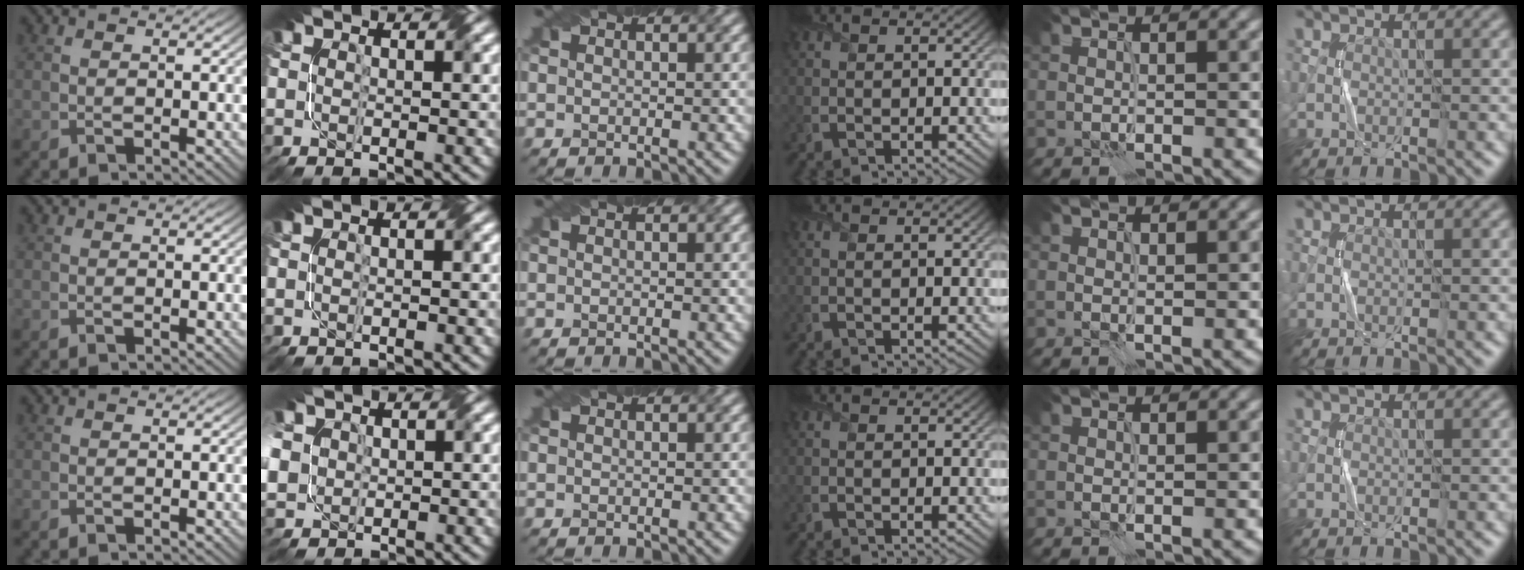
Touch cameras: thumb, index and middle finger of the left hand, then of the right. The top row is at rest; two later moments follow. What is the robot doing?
{"motion": "fold", "object": "napkin"}